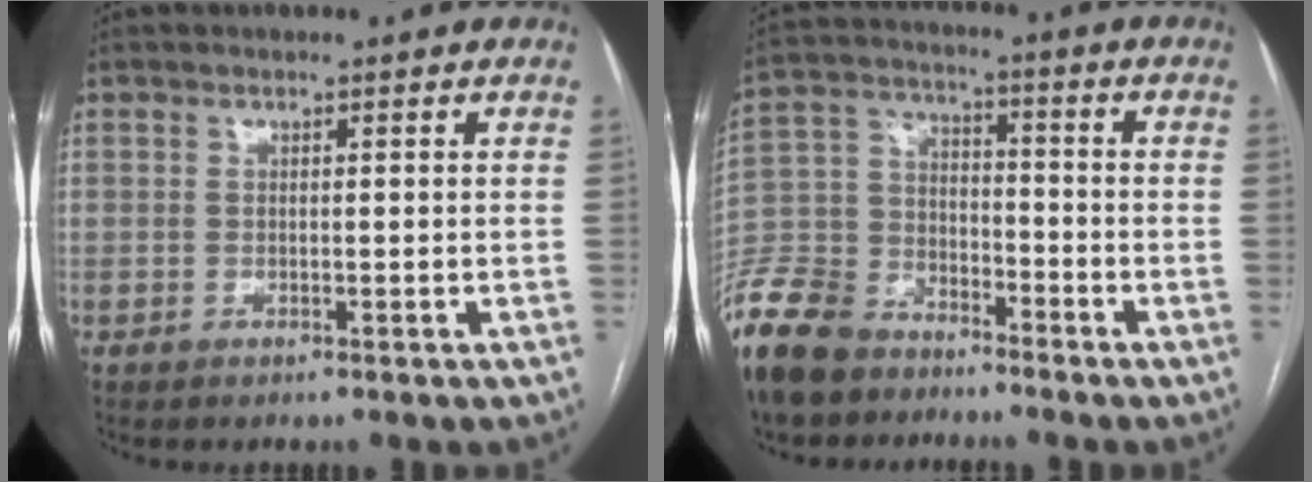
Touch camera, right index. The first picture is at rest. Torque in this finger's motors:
{"motor_torque": [0.72, -0.78, -0.08, -0.21]}